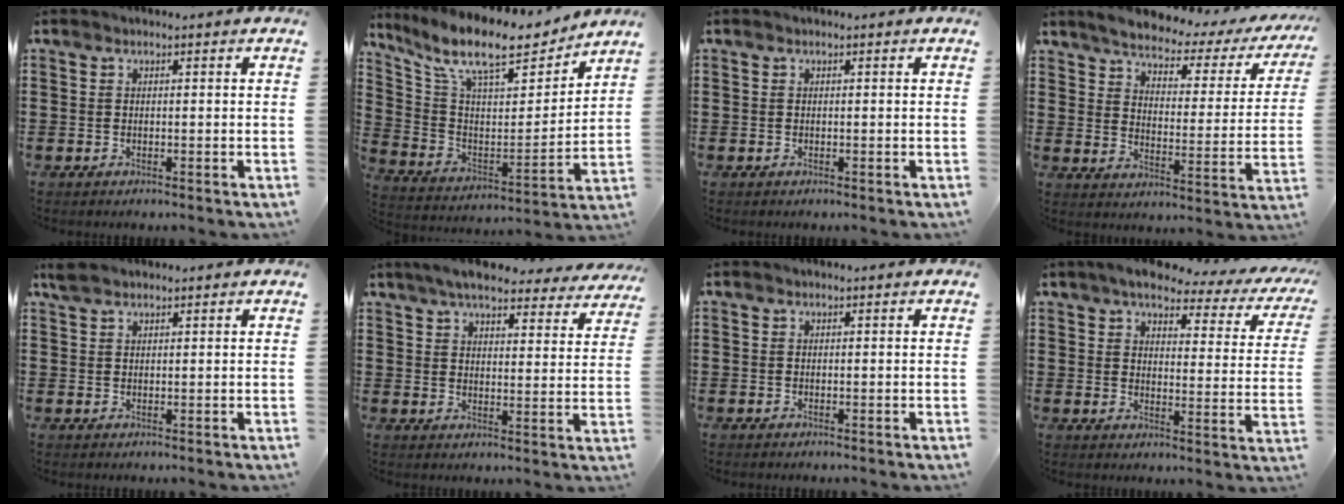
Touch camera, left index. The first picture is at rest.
{"total": 12.3, "force": [9.7, 2.9, 7.0], "torque": [-0.166, -0.053, 0.165]}
{"total": 0.0}
{"total": 3.9, "force": [3.5, 0.8, 1.6], "torque": [-0.053, -0.025, 0.052]}
{"total": 2.1, "force": [1.7, 0.7, 1.0], "torque": [-0.024, 0.003, 0.032]}
{"total": 6.5, "force": [5.8, 0.8, 2.7], "torque": [-0.066, -0.022, 0.101]}
{"total": 0.0}
{"total": 5.6, "force": [4.4, 1.3, 3.2], "torque": [-0.066, -0.023, 0.068]}